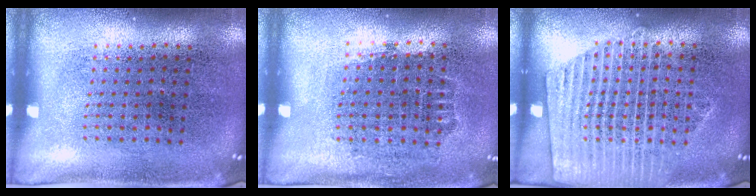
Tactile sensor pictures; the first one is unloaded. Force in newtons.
{"total": 0.7, "press": 0.6, "slide": 0.3}
{"total": 1.6, "press": 1.6, "slide": 0.3}